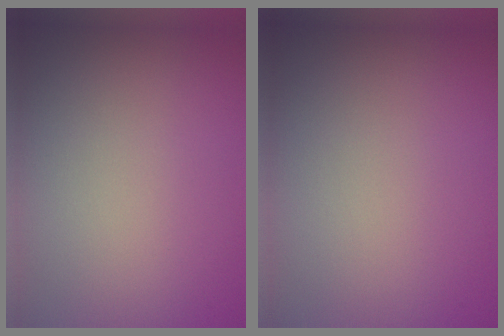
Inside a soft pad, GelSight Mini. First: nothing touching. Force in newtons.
{"total": 0.0}